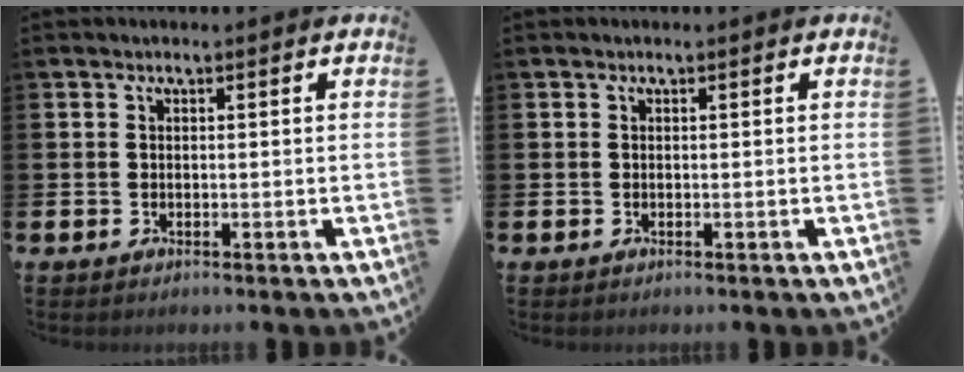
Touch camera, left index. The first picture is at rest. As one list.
[{"total": 0.0}]